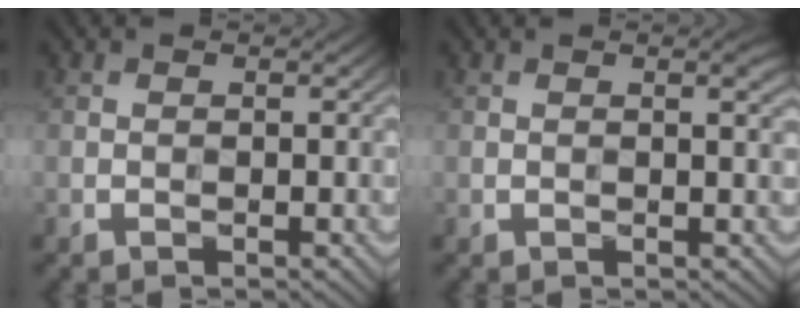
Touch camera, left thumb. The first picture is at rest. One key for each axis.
{"total": 1.6, "fx": 0.7, "fy": 0.2, "fz": 1.4, "tx": -0.020, "ty": 0.000, "tz": 0.014}